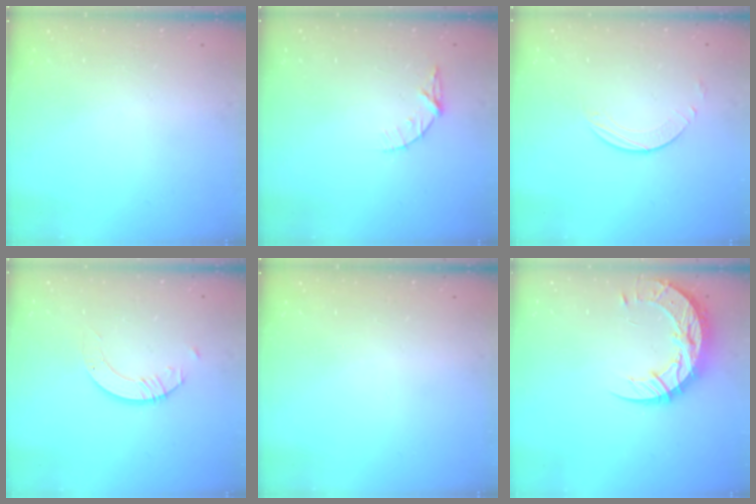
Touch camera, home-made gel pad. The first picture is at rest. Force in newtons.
{"total": 4.7, "press": 4.7, "slide": 0.5}
{"total": 3.2, "press": 3.2, "slide": 0.3}
{"total": 3.4, "press": 3.4, "slide": 0.0}
{"total": 0.0}
{"total": 13.5, "press": 13.5, "slide": 1.0}